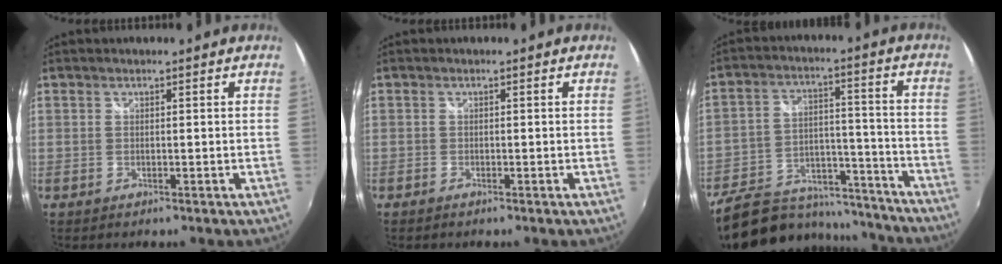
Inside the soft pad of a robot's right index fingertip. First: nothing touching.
{"total": 0.8, "force": [-0.7, 0.3, 0.3], "torque": [-0.009, -0.003, -0.016]}
{"total": 23.1, "force": [-17.9, 10.7, 10.0], "torque": [-0.203, 0.018, -0.237]}